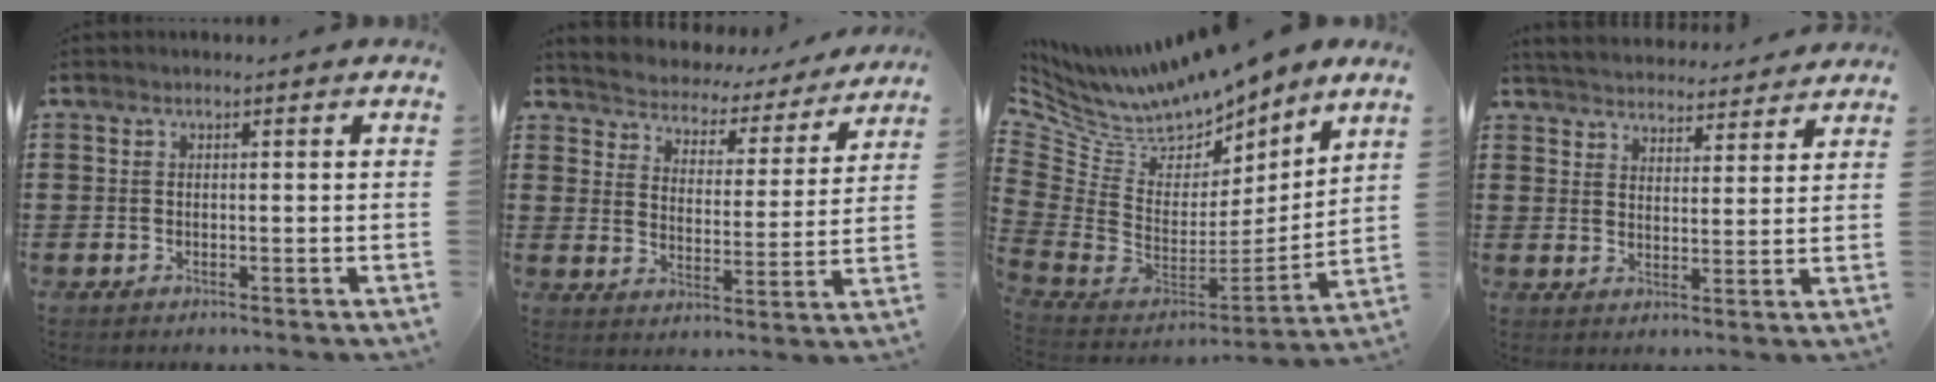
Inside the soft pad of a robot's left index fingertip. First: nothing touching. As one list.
[{"total": 3.2, "force": [3.1, 0.4, -0.5], "torque": [-0.016, -0.033, 0.045]}, {"total": 7.5, "force": [7.1, 2.4, 0.6], "torque": [-0.062, -0.069, 0.126]}, {"total": 4.2, "force": [4.2, 0.3, 0.0], "torque": [-0.019, -0.024, 0.073]}]